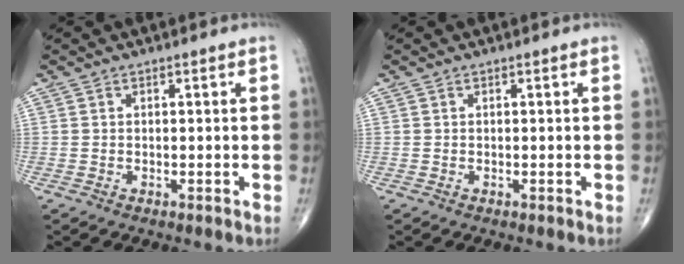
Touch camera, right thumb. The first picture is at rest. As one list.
[{"total": 0.0}]